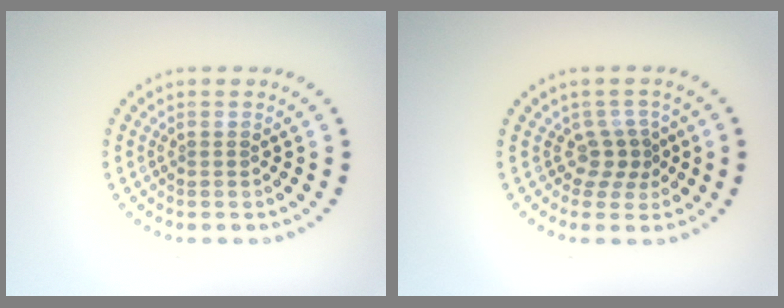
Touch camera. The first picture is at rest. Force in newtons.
{"total": 2.2, "press": 1.5, "slide": 1.6}